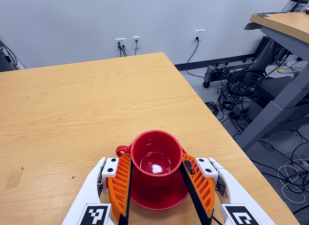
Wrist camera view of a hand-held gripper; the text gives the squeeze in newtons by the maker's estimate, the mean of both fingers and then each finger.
{"total": 0.6, "left": 0.3, "right": 0.8}